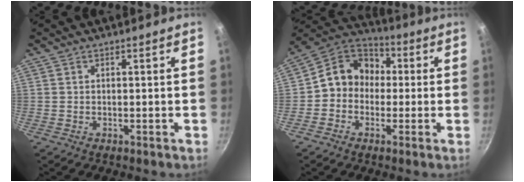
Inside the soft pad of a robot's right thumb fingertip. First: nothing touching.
{"total": 11.5, "force": [-0.5, 9.7, 6.1], "torque": [-0.072, 0.039, -0.026]}